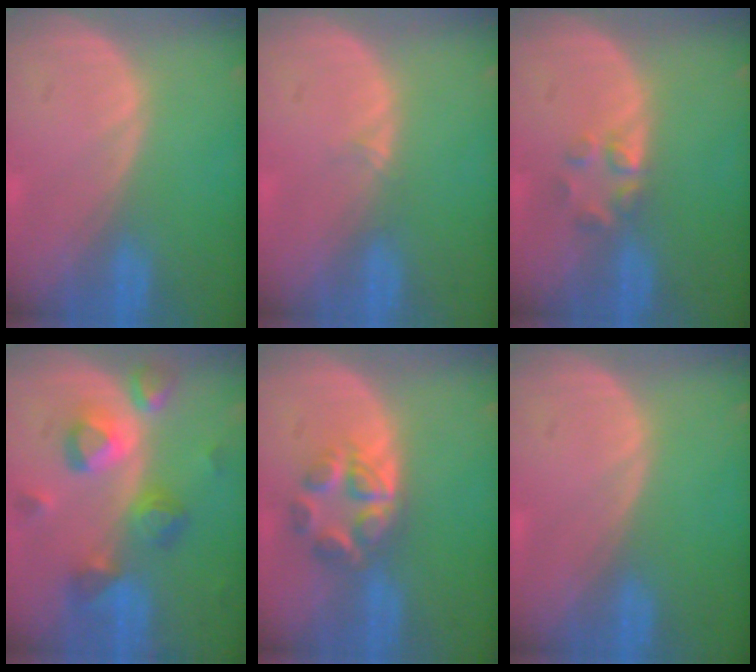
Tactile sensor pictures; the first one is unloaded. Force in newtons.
{"total": 0.9, "press": 0.6, "slide": 0.7}
{"total": 2.6, "press": 2.6, "slide": 0.2}
{"total": 9.1, "press": 8.1, "slide": 4.0}
{"total": 5.9, "press": 5.5, "slide": 2.2}
{"total": 0.0}